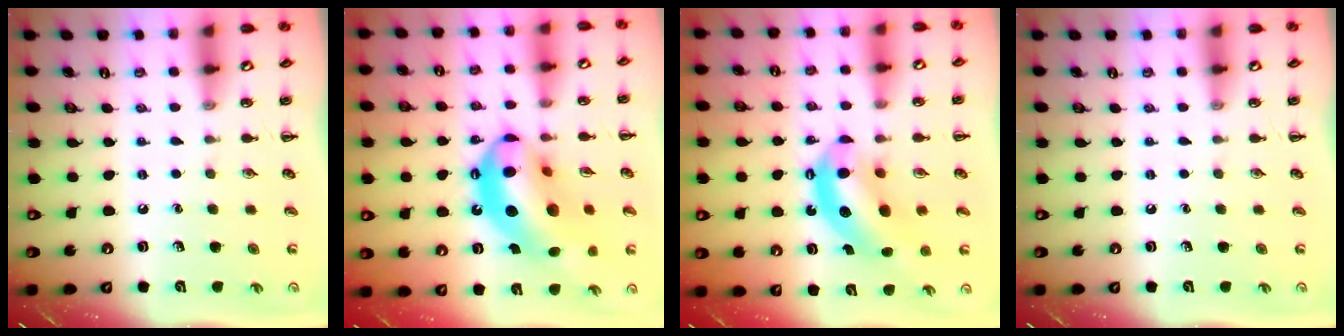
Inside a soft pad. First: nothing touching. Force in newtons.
{"total": 20.3, "press": 19.6, "slide": 5.5}
{"total": 11.4, "press": 11.0, "slide": 3.0}
{"total": 0.0}